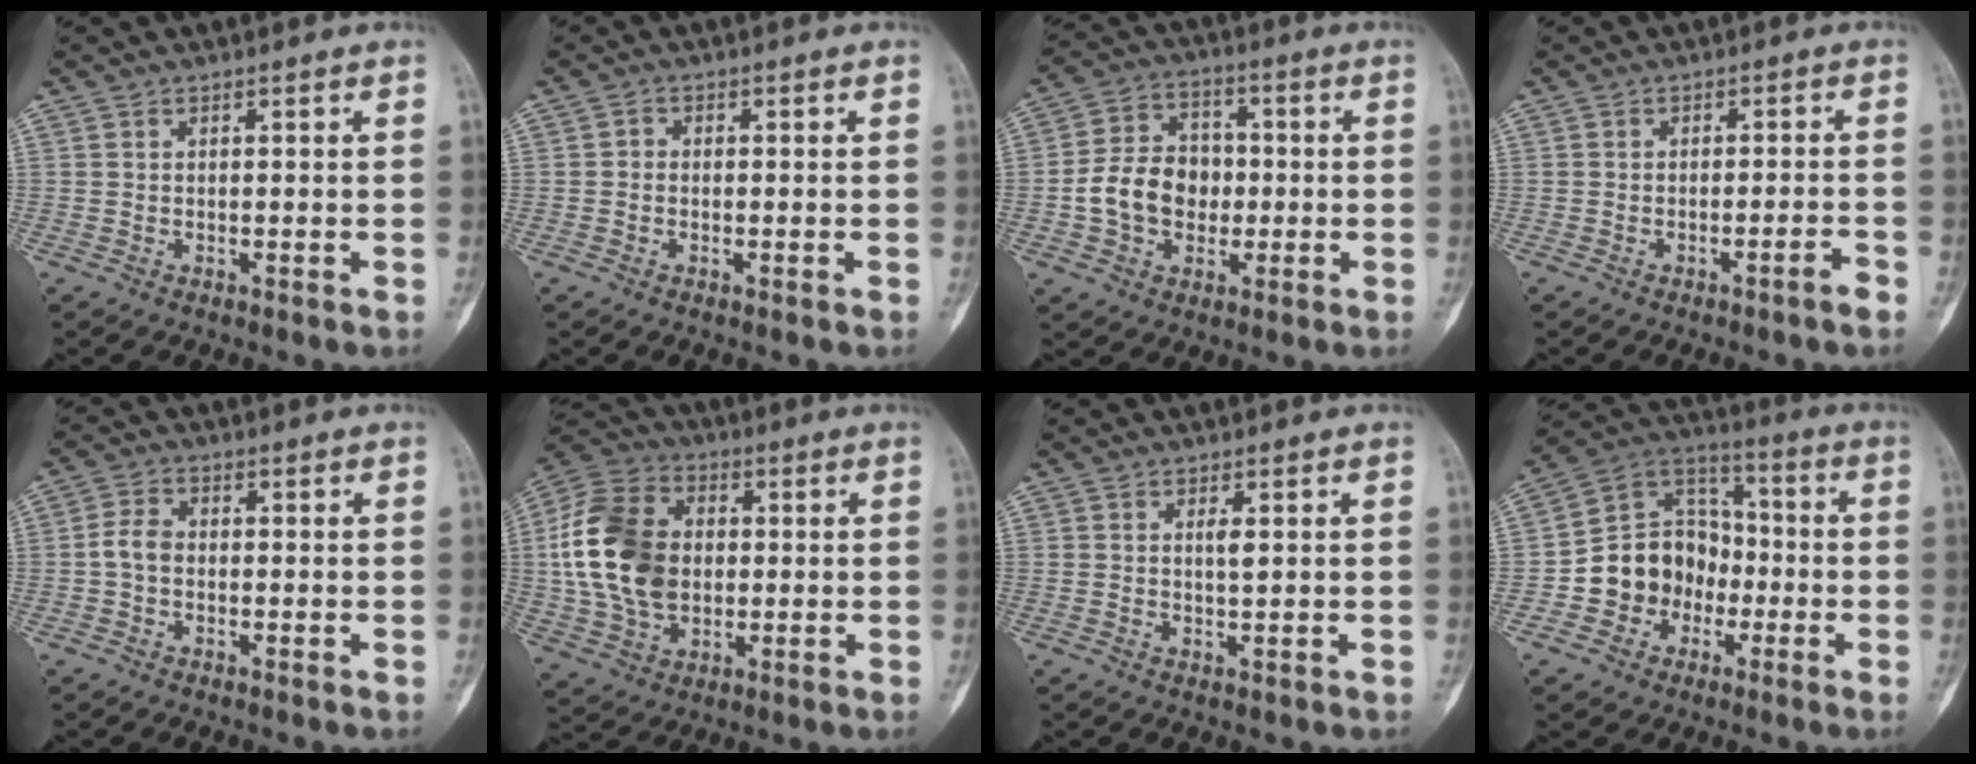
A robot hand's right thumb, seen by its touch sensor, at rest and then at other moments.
{"total": 1.2, "force": [-0.4, 1.0, 0.5], "torque": [-0.001, 0.004, -0.013]}
{"total": 11.5, "force": [-1.5, 9.1, 6.9], "torque": [-0.094, 0.031, -0.032]}
{"total": 2.6, "force": [-1.8, -0.1, 1.9], "torque": [-0.033, 0.016, -0.025]}
{"total": 3.6, "force": [-0.8, 2.5, 2.5], "torque": [-0.045, 0.013, -0.023]}
{"total": 17.4, "force": [1.1, 11.9, 12.7], "torque": [-0.246, 0.013, 0.021]}
{"total": 1.7, "force": [0.4, 0.4, 1.6], "torque": [-0.026, 0.002, 0.007]}
{"total": 13.7, "force": [-3.7, 11.9, 5.7], "torque": [-0.046, 0.066, -0.070]}